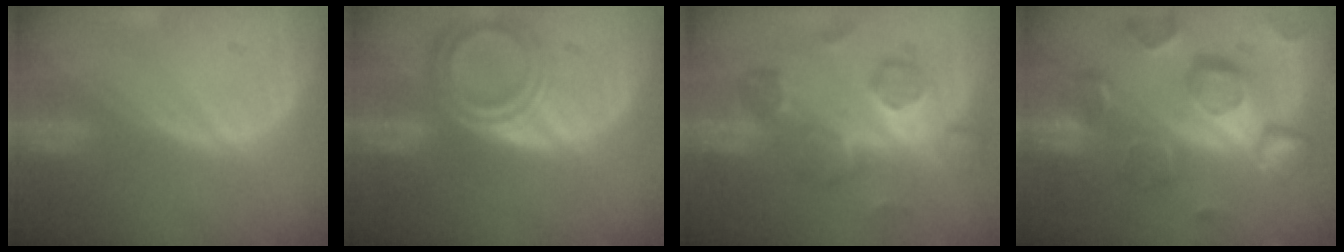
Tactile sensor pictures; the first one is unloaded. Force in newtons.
{"total": 6.7, "press": 6.0, "slide": 2.8}
{"total": 7.8, "press": 7.5, "slide": 2.1}
{"total": 12.4, "press": 10.6, "slide": 6.3}